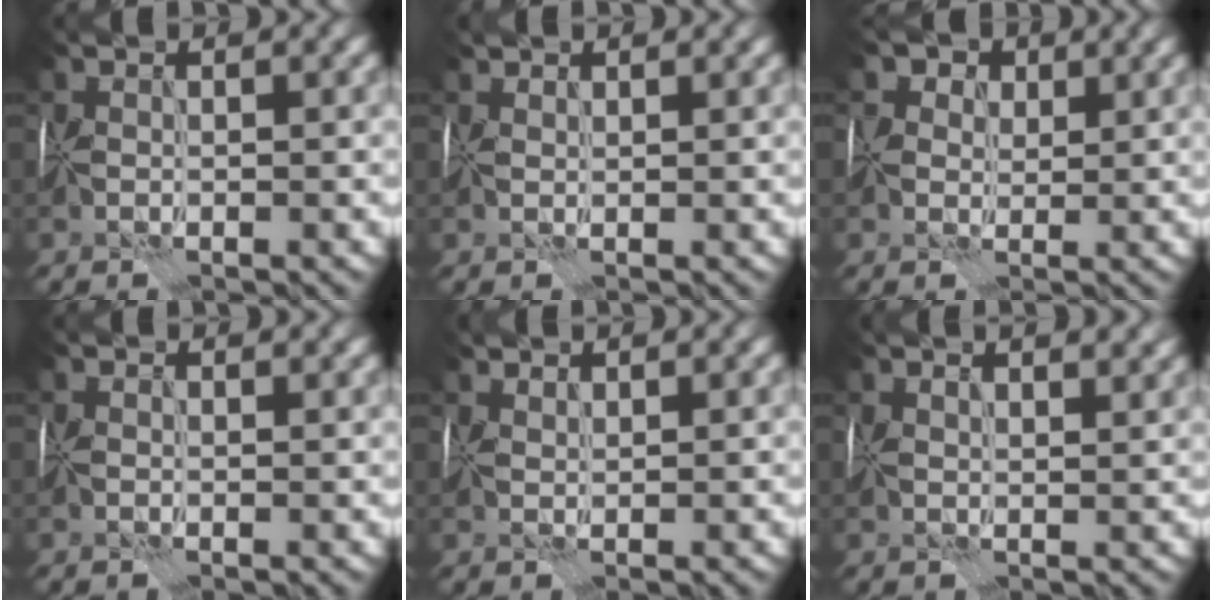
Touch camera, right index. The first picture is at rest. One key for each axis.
{"total": 1.3, "fx": 1.2, "fy": 0.4, "fz": 0.3, "tx": -0.011, "ty": 0.004, "tz": 0.024}
{"total": 3.7, "fx": 1.9, "fy": 2.8, "fz": 1.4, "tx": -0.029, "ty": -0.003, "tz": 0.028}
{"total": 1.0, "fx": 0.7, "fy": 0.5, "fz": 0.4, "tx": -0.011, "ty": 0.000, "tz": 0.011}
{"total": 2.2, "fx": 2.0, "fy": 0.5, "fz": 0.7, "tx": -0.015, "ty": 0.004, "tz": 0.035}
{"total": 6.0, "fx": 3.8, "fy": 2.5, "fz": 3.8, "tx": -0.055, "ty": 0.031, "tz": 0.043}